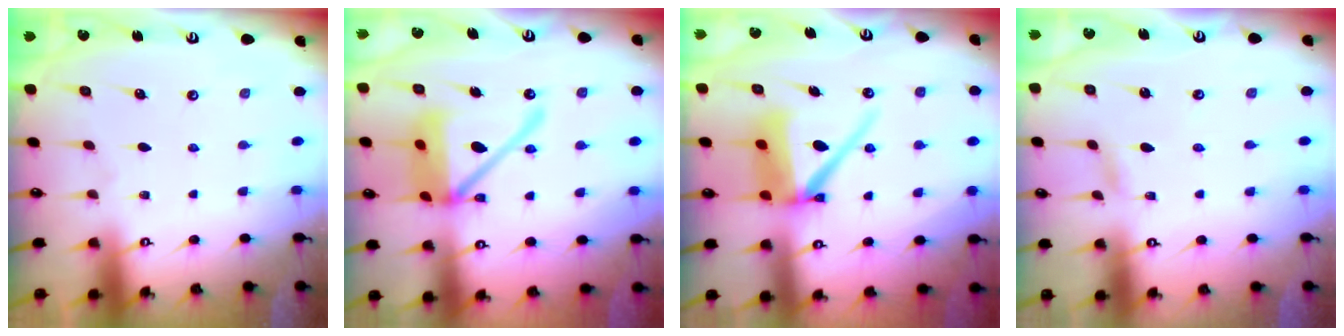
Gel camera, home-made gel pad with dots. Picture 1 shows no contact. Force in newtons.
{"total": 15.6, "press": 15.5, "slide": 1.8}
{"total": 11.1, "press": 11.0, "slide": 1.3}
{"total": 1.4, "press": 1.4, "slide": 0.1}